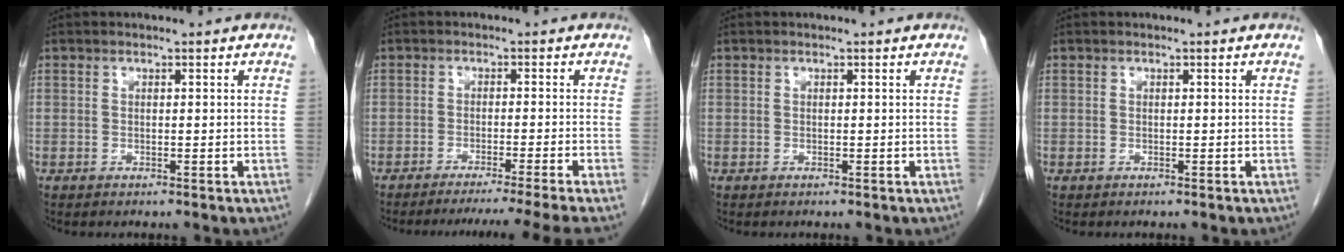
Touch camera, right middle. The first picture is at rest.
{"total": 11.6, "force": [-10.1, -3.2, 4.7], "torque": [-0.039, -0.028, -0.136]}
{"total": 0.0}
{"total": 0.0}